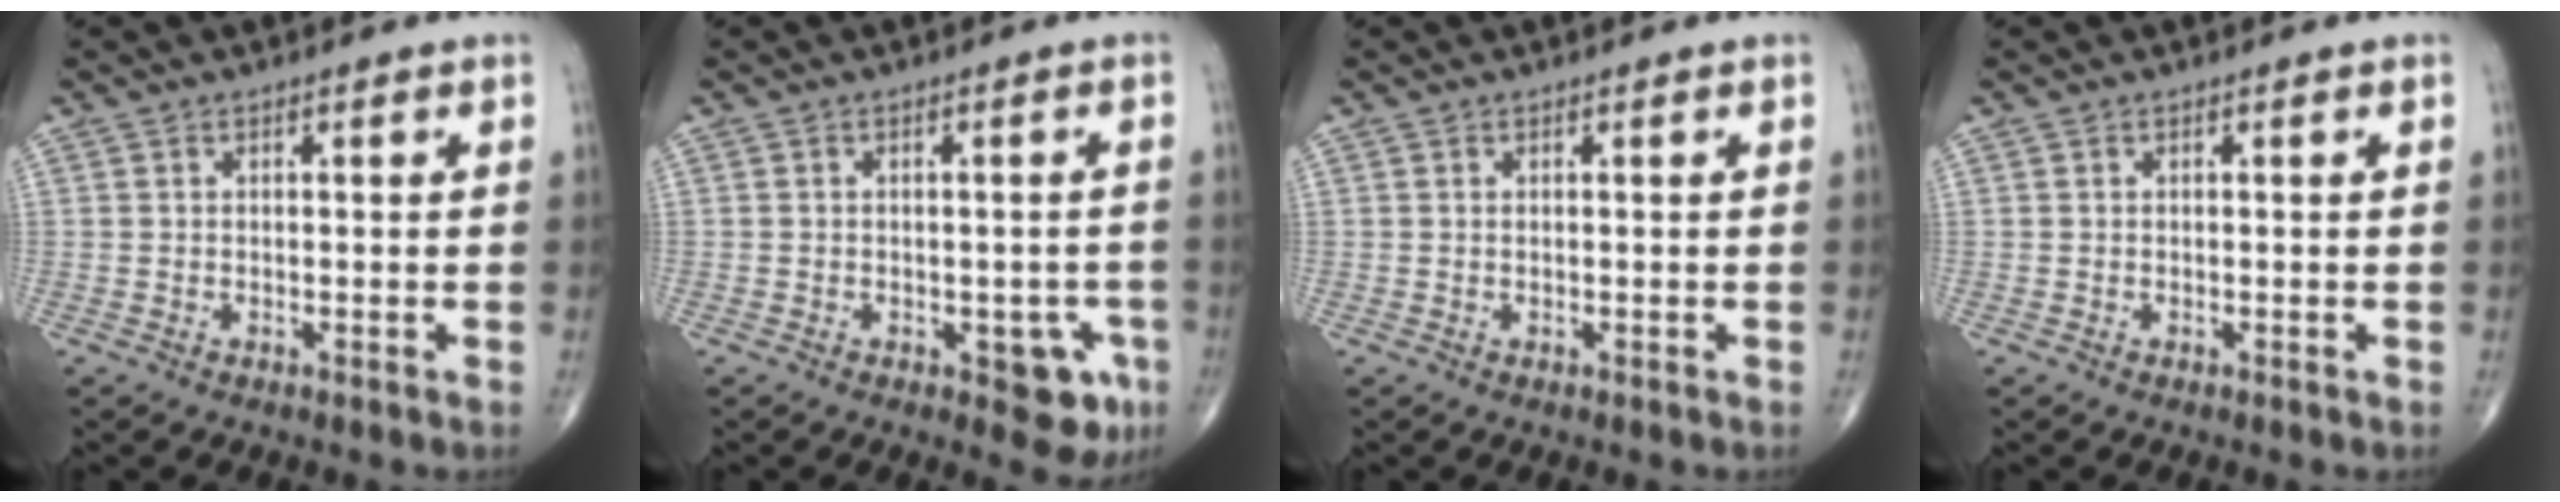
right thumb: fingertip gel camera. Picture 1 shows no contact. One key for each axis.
{"total": 6.3, "fx": -2.5, "fy": 3.2, "fz": 4.8, "tx": -0.028, "ty": 0.004, "tz": -0.026}
{"total": 0.0}
{"total": 0.0}